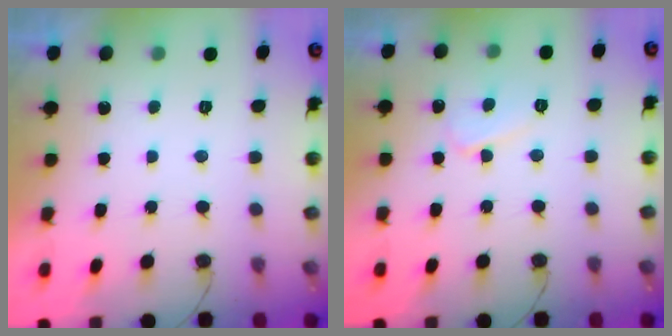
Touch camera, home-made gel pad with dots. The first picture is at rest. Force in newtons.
{"total": 5.8, "press": 5.8, "slide": 0.5}